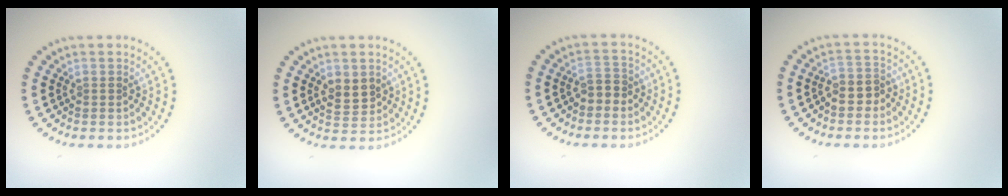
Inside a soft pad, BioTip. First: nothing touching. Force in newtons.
{"total": 2.4, "press": 2.4, "slide": 0.6}
{"total": 1.9, "press": 1.7, "slide": 0.8}
{"total": 2.3, "press": 2.1, "slide": 0.9}